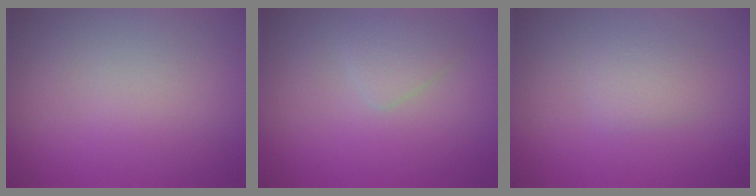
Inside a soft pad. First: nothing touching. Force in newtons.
{"total": 1.6, "press": 1.6, "slide": 0.1}
{"total": 1.6, "press": 1.6, "slide": 0.1}